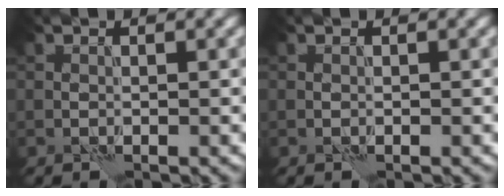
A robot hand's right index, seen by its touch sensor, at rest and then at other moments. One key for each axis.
{"total": 0.0}